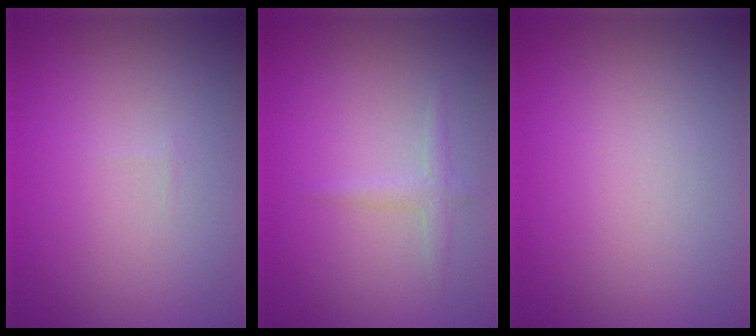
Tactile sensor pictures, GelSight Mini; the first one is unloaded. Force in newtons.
{"total": 1.3, "press": 1.3, "slide": 0.0}
{"total": 0.0}